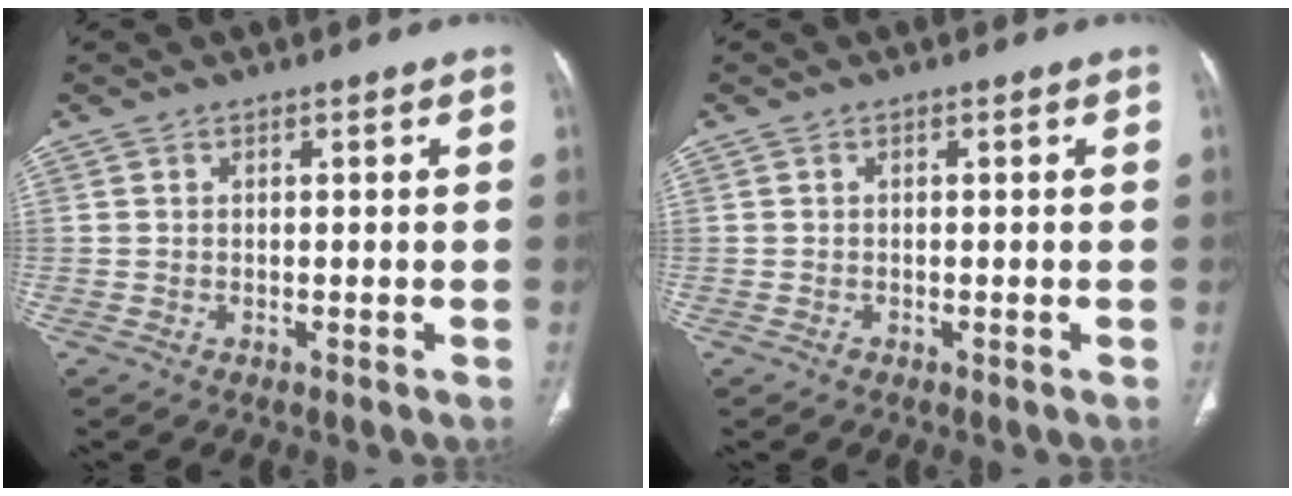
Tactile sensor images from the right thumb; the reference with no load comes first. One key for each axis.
{"total": 0.0}